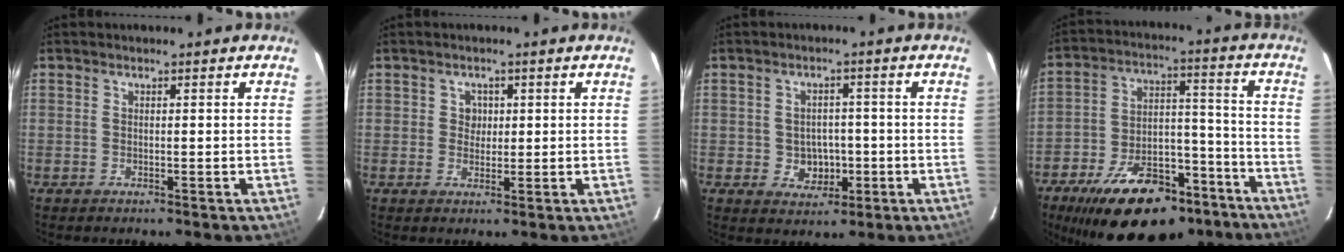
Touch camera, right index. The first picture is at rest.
{"total": 2.3, "force": [0.4, 2.2, 0.3], "torque": [-0.002, 0.009, 0.006]}
{"total": 5.2, "force": [-1.0, 4.6, 2.2], "torque": [-0.048, 0.011, 0.001]}
{"total": 23.3, "force": [-16.6, 11.2, 12.0], "torque": [-0.221, 0.027, -0.232]}